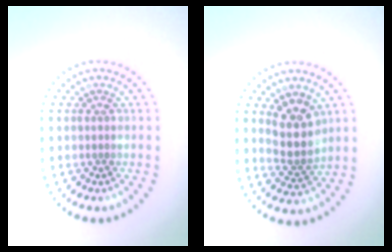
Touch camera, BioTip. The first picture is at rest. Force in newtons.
{"total": 4.0, "press": 3.8, "slide": 1.4}